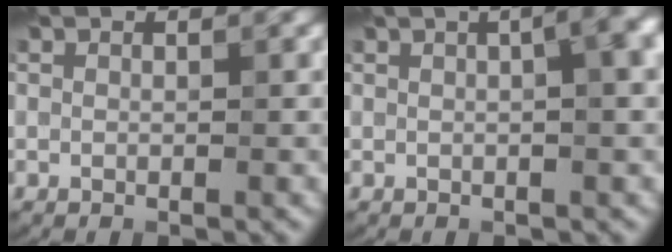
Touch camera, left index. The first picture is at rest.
{"total": 5.8, "force": [1.4, 2.1, 5.3], "torque": [-0.039, 0.025, 0.011]}